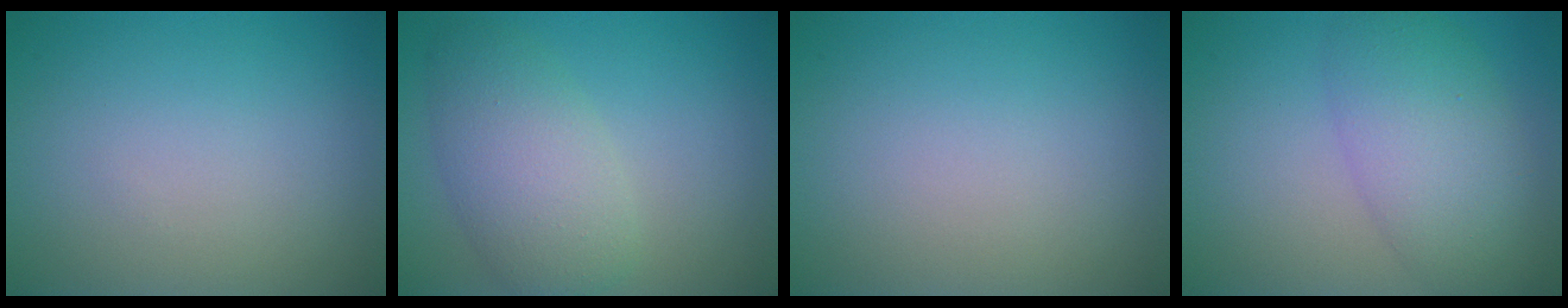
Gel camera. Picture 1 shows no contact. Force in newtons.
{"total": 5.0, "press": 5.0, "slide": 0.2}
{"total": 0.0}
{"total": 5.8, "press": 5.8, "slide": 0.2}